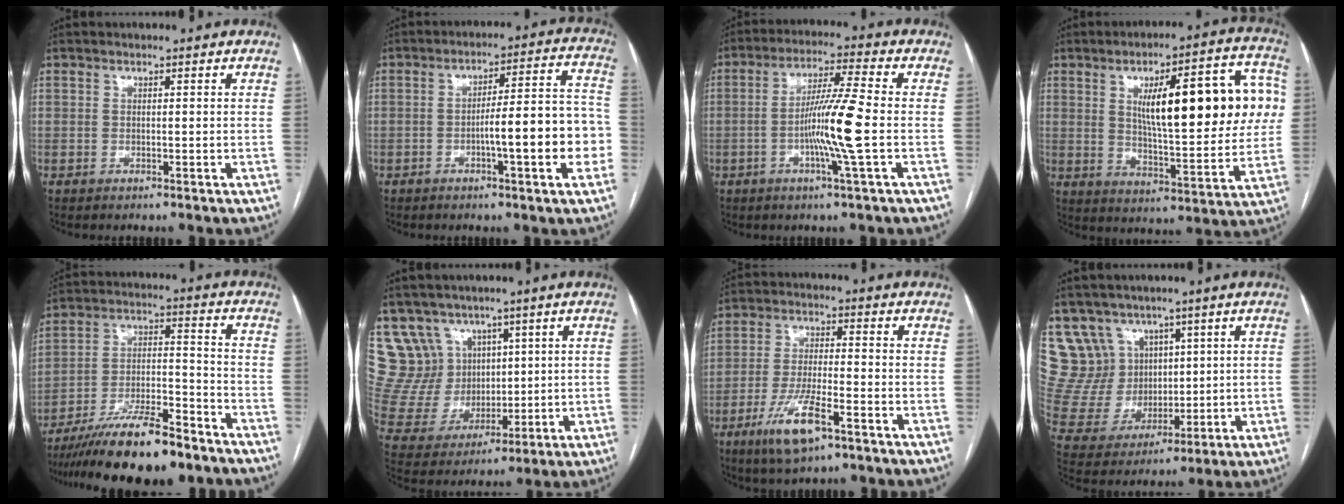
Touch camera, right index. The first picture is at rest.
{"total": 12.4, "force": [-3.1, 1.7, 11.8], "torque": [-0.157, 0.031, -0.040]}
{"total": 10.2, "force": [-1.9, -1.1, 9.9], "torque": [-0.186, -0.003, -0.039]}
{"total": 21.2, "force": [4.6, 5.3, 20.0], "torque": [-0.270, 0.030, 0.070]}
{"total": 16.6, "force": [-13.2, 2.7, 9.7], "torque": [-0.164, -0.003, -0.224]}
{"total": 12.1, "force": [7.7, 9.2, 2.0], "torque": [-0.058, 0.051, 0.171]}
{"total": 9.5, "force": [-5.3, 1.8, 7.7], "torque": [-0.155, -0.014, -0.094]}
{"total": 12.4, "force": [7.8, 9.4, 2.1], "torque": [-0.061, 0.052, 0.175]}